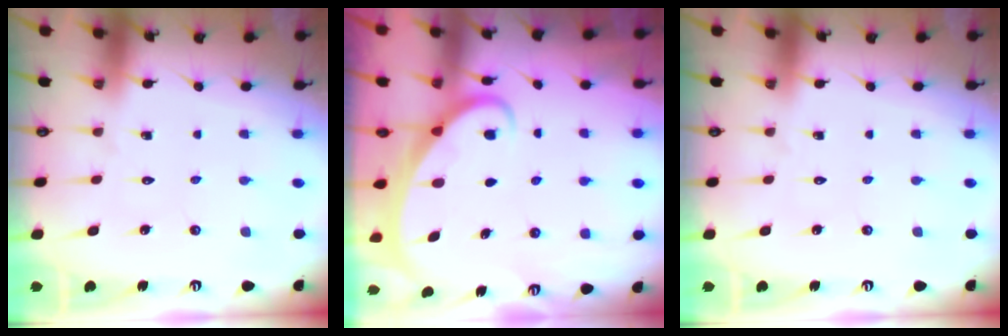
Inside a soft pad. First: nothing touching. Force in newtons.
{"total": 2.1, "press": 2.1, "slide": 0.0}
{"total": 0.0}